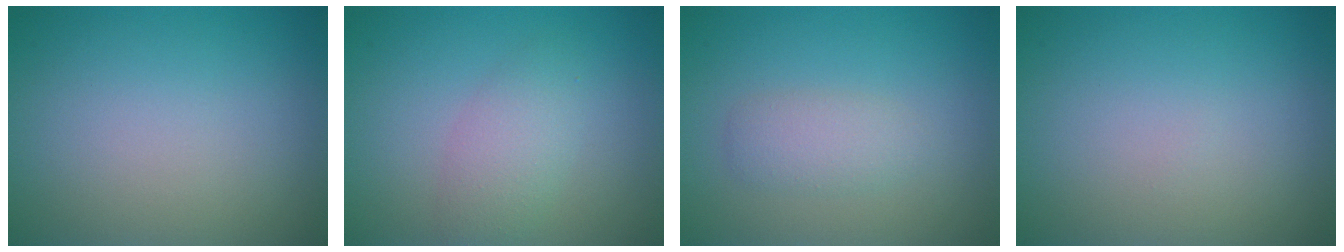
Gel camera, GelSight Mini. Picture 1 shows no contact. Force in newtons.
{"total": 2.8, "press": 2.8, "slide": 0.1}
{"total": 2.0, "press": 2.0, "slide": 0.2}
{"total": 0.0}